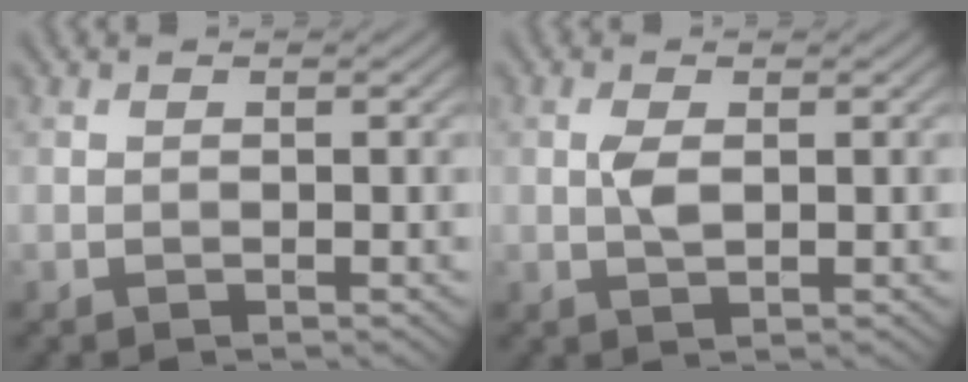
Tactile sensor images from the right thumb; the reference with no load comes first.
{"total": 2.2, "force": [0.2, 0.9, 2.0], "torque": [-0.047, 0.002, 0.004]}